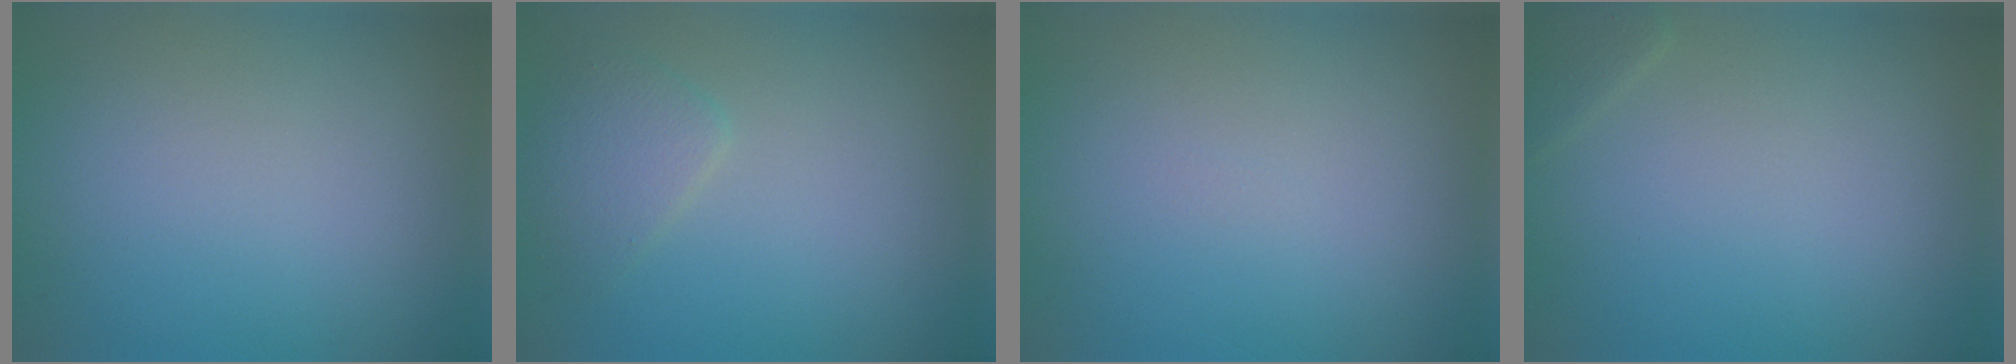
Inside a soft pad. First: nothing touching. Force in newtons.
{"total": 2.0, "press": 2.0, "slide": 0.1}
{"total": 0.0}
{"total": 0.8, "press": 0.8, "slide": 0.1}